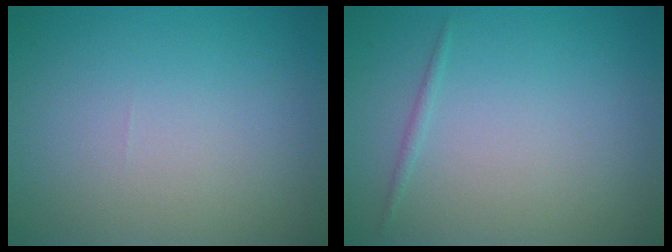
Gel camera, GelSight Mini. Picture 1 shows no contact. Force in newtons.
{"total": 0.6, "press": 0.6, "slide": 0.1}